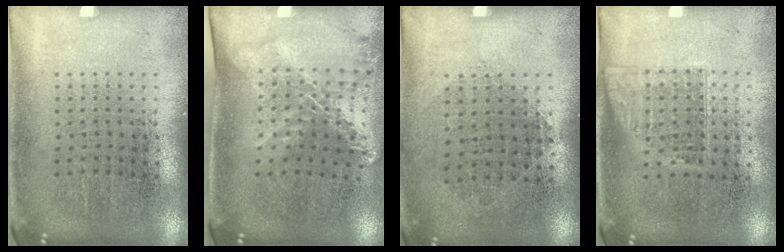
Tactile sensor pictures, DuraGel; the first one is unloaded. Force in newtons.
{"total": 1.7, "press": 1.3, "slide": 1.1}
{"total": 0.9, "press": 0.8, "slide": 0.4}
{"total": 1.1, "press": 1.0, "slide": 0.6}